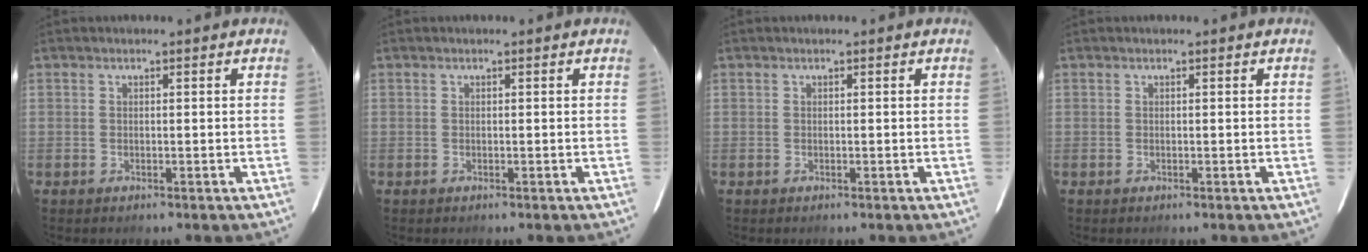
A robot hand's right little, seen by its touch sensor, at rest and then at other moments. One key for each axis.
{"total": 0.0}
{"total": 0.0}
{"total": 0.0}